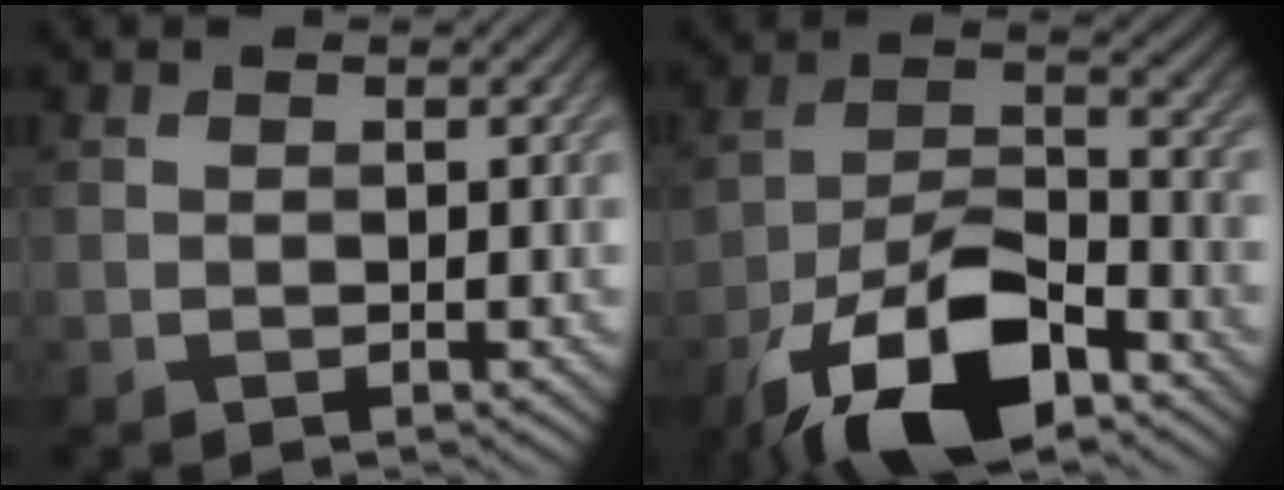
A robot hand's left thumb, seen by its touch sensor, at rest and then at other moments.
{"total": 14.2, "force": [-8.7, 5.6, 9.7], "torque": [-0.187, -0.007, -0.177]}